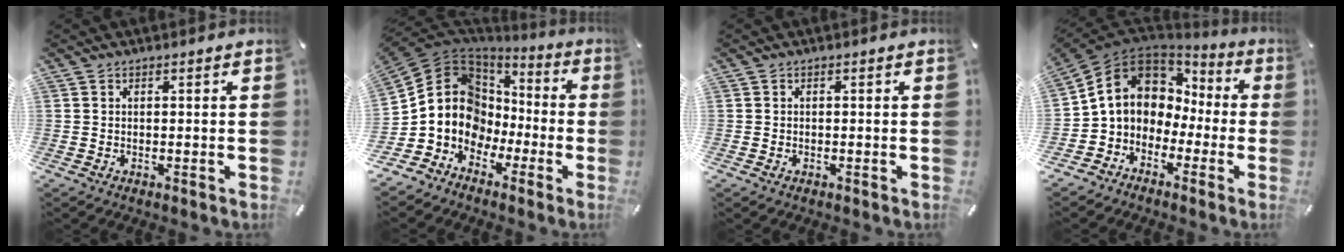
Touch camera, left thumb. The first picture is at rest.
{"total": 12.6, "force": [-1.4, 11.8, 4.0], "torque": [-0.107, -0.021, -0.021]}
{"total": 0.8, "force": [-0.4, 0.5, 0.5], "torque": [-0.009, -0.001, -0.007]}
{"total": 10.6, "force": [1.2, 9.3, 4.9], "torque": [-0.119, -0.006, 0.019]}